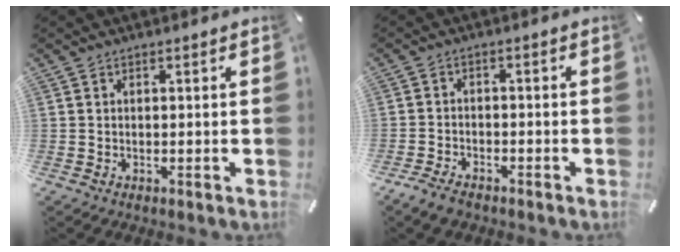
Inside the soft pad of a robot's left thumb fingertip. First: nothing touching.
{"total": 3.6, "force": [-2.8, 1.6, 1.4], "torque": [-0.036, 0.012, -0.057]}